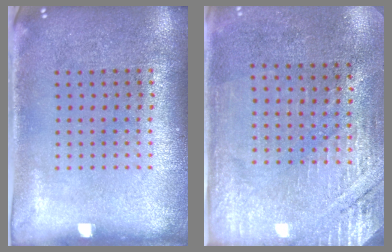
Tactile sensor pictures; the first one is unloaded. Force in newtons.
{"total": 2.8, "press": 2.6, "slide": 1.0}